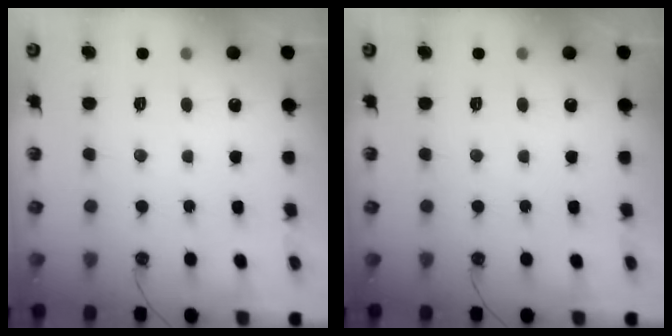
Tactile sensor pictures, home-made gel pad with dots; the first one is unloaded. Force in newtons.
{"total": 0.0}